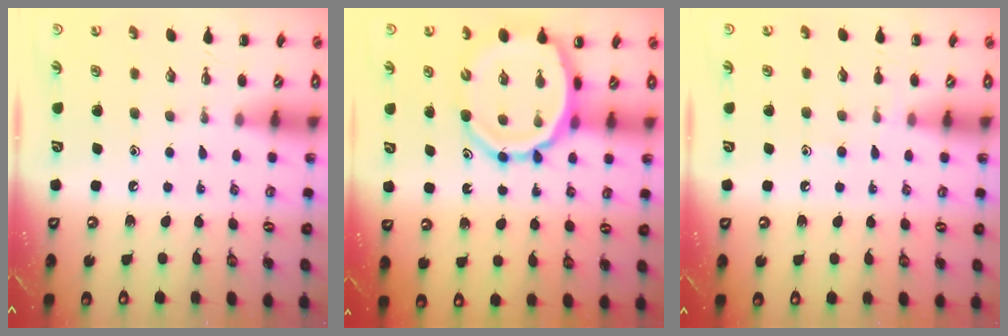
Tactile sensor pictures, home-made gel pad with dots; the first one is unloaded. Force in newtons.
{"total": 13.6, "press": 13.0, "slide": 3.9}
{"total": 5.7, "press": 5.3, "slide": 2.1}